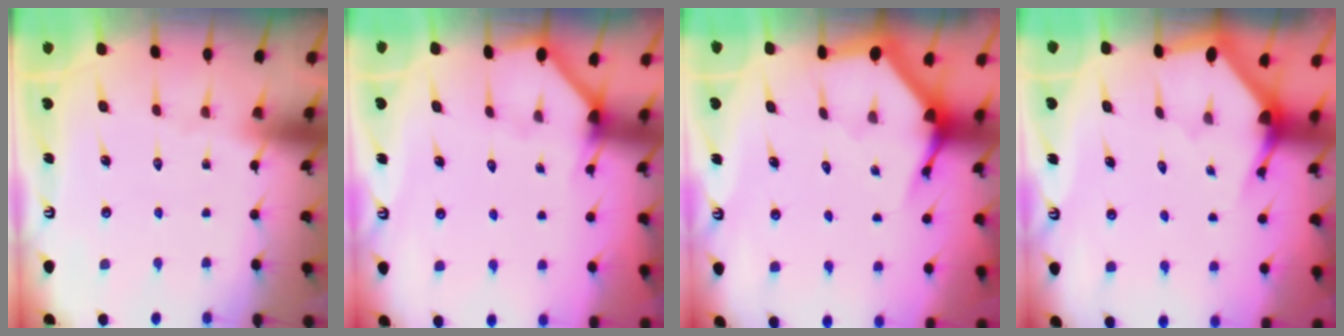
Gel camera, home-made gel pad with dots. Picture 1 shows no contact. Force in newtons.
{"total": 2.2, "press": 2.2, "slide": 0.4}
{"total": 3.8, "press": 3.8, "slide": 0.4}
{"total": 3.1, "press": 3.1, "slide": 0.2}